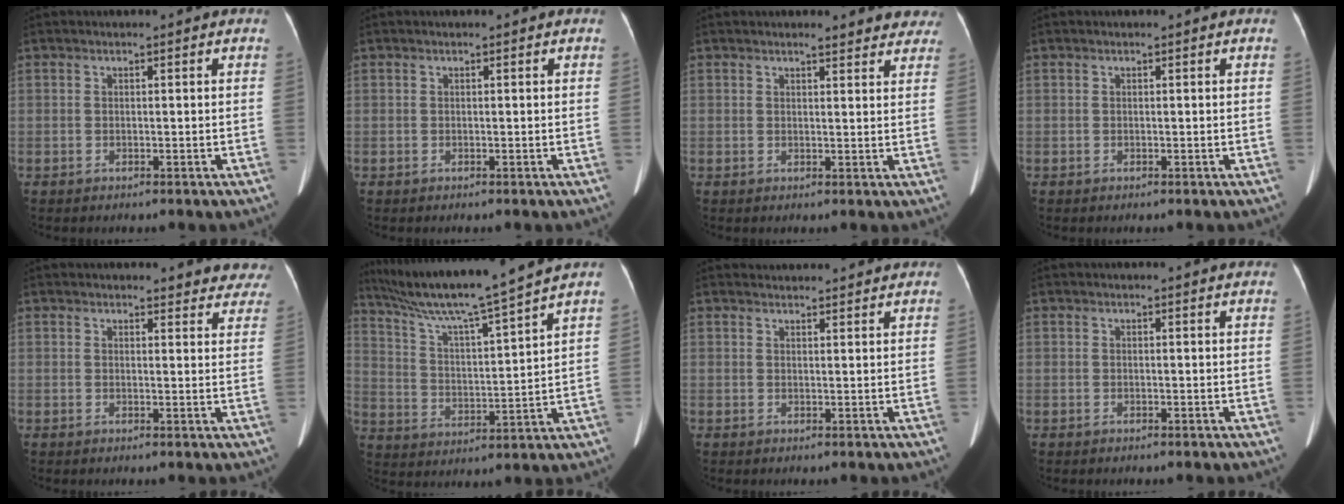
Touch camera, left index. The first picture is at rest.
{"total": 0.0}
{"total": 6.6, "force": [6.2, 1.6, 1.7], "torque": [-0.001, -0.005, 0.051]}
{"total": 0.0}
{"total": 10.1, "force": [9.5, 2.9, 1.6], "torque": [0.024, -0.015, 0.078]}
{"total": 16.9, "force": [14.4, -2.0, 8.6], "torque": [-0.156, -0.006, 0.236]}
{"total": 6.0, "force": [5.9, 0.9, 0.6], "torque": [-0.006, 0.020, 0.060]}
{"total": 3.1, "force": [3.0, -0.1, 0.8], "torque": [-0.014, 0.005, 0.026]}